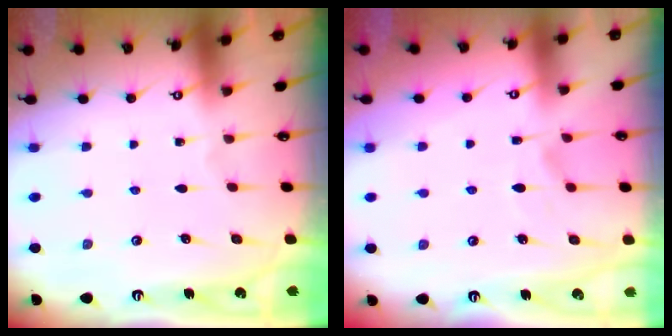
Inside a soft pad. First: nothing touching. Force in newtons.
{"total": 1.7, "press": 1.3, "slide": 1.1}